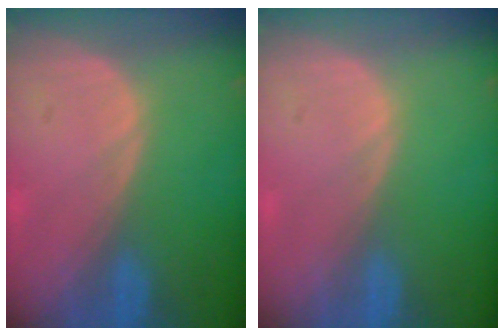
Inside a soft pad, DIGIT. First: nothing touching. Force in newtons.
{"total": 0.0}